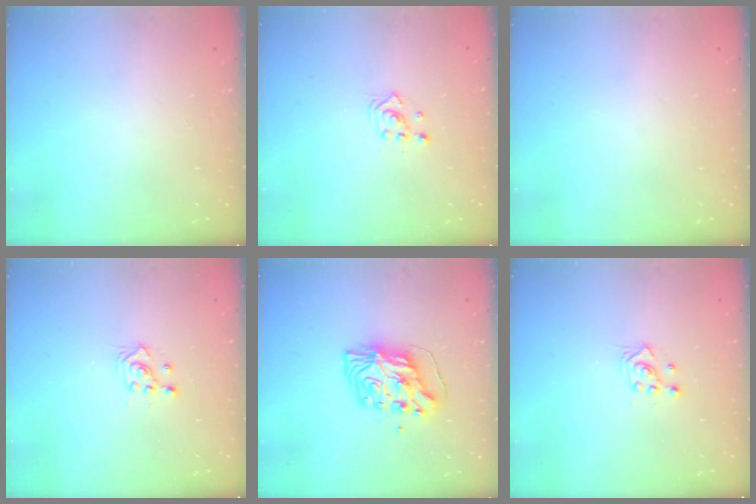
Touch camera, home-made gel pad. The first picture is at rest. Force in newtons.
{"total": 2.4, "press": 2.4, "slide": 0.3}
{"total": 0.0}
{"total": 2.7, "press": 2.7, "slide": 0.2}
{"total": 9.2, "press": 9.2, "slide": 0.9}
{"total": 2.7, "press": 2.7, "slide": 0.2}